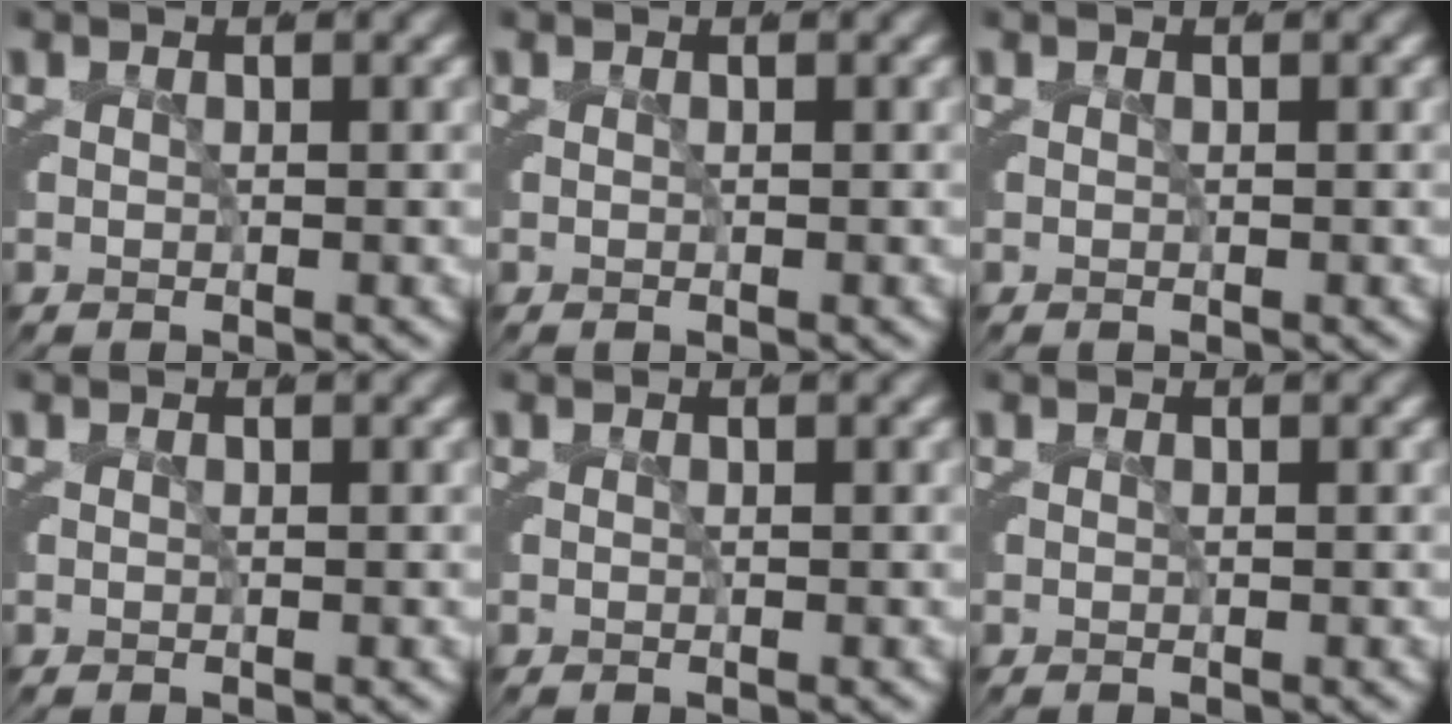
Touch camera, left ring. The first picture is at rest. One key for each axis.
{"total": 0.0}
{"total": 0.0}
{"total": 0.0}
{"total": 0.0}
{"total": 0.0}